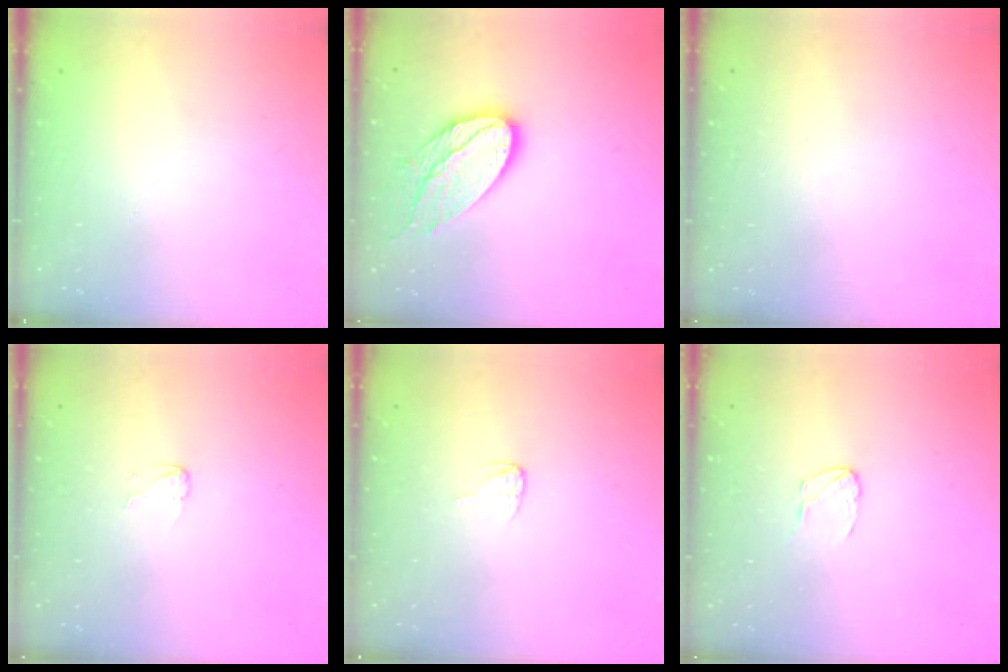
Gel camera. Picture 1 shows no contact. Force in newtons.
{"total": 14.3, "press": 14.3, "slide": 1.0}
{"total": 0.0}
{"total": 2.9, "press": 2.9, "slide": 0.2}
{"total": 3.6, "press": 3.6, "slide": 0.2}
{"total": 3.9, "press": 3.9, "slide": 0.3}